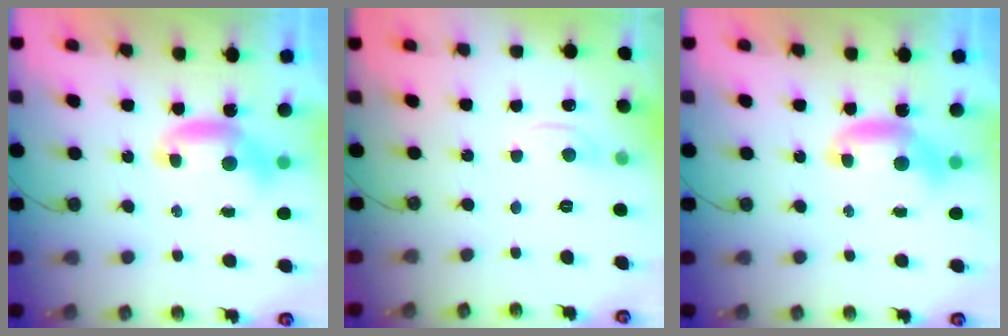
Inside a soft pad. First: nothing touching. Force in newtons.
{"total": 0.6, "press": 0.2, "slide": 0.6}
{"total": 0.0}